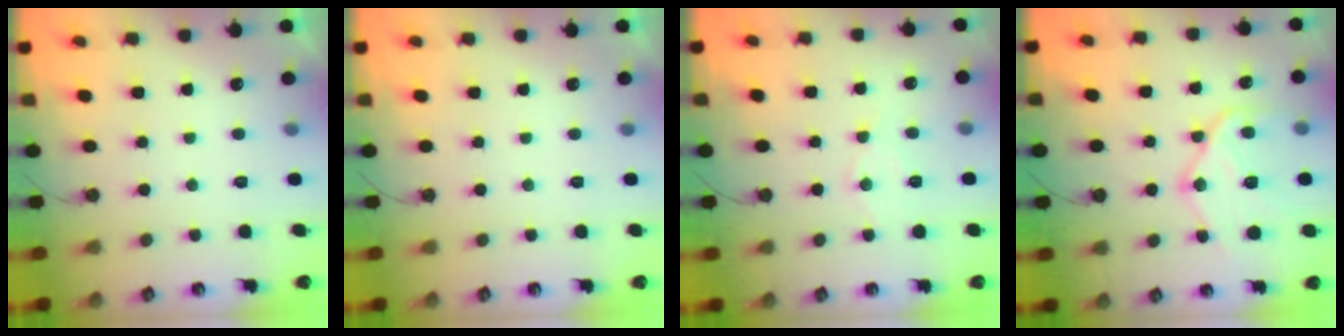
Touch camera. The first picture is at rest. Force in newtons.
{"total": 0.0}
{"total": 6.8, "press": 6.8, "slide": 0.5}
{"total": 17.8, "press": 17.7, "slide": 1.8}